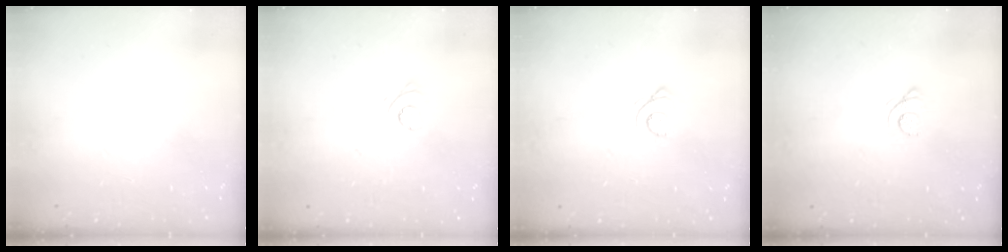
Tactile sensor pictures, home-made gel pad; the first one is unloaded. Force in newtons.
{"total": 3.3, "press": 3.3, "slide": 0.4}
{"total": 2.1, "press": 2.1, "slide": 0.3}
{"total": 1.1, "press": 1.1, "slide": 0.1}